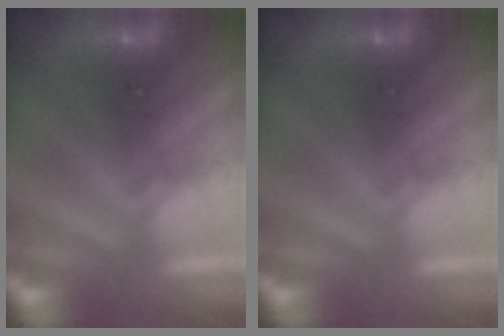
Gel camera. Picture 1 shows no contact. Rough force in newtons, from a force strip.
{"total": 0.0}